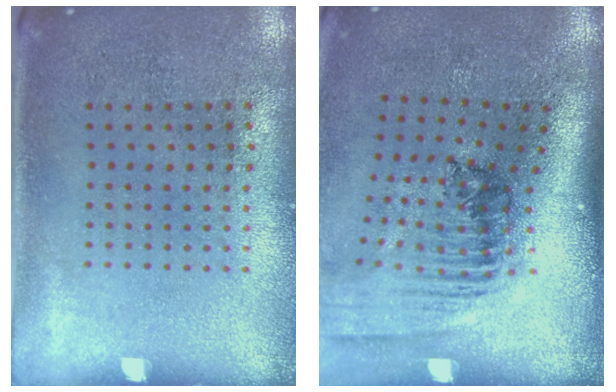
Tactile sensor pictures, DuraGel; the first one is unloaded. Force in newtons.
{"total": 2.4, "press": 1.7, "slide": 1.7}